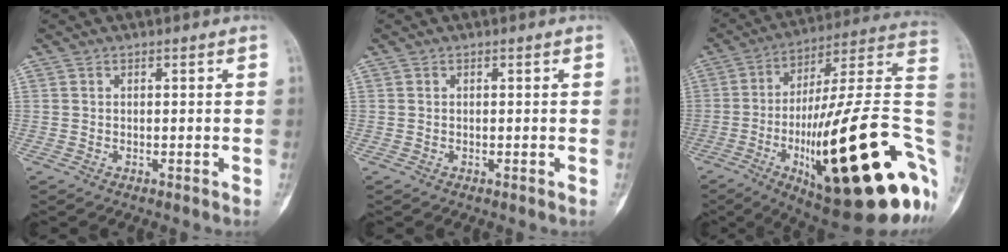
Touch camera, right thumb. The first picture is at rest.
{"total": 0.0}
{"total": 37.1, "force": [-9.6, 9.3, 34.6], "torque": [-0.445, 0.030, -0.146]}